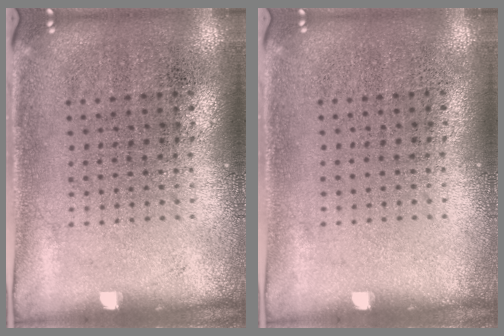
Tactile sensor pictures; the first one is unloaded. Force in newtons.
{"total": 0.0}